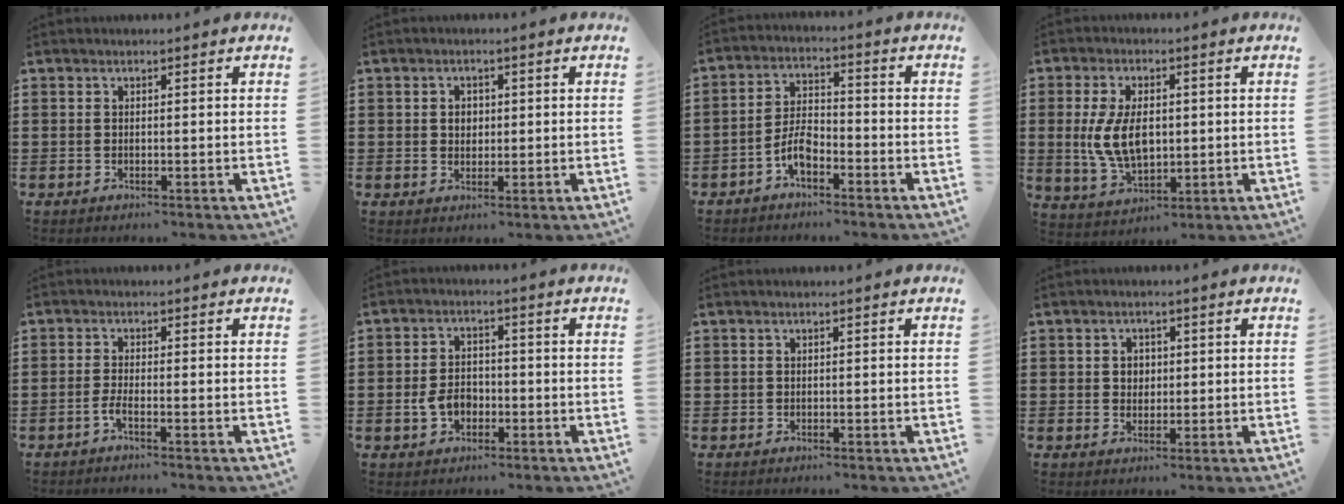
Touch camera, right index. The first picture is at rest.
{"total": 1.8, "force": [0.2, 1.6, 0.9], "torque": [-0.022, 0.009, 0.002]}
{"total": 5.2, "force": [-2.8, 2.3, 3.7], "torque": [-0.085, 0.003, -0.058]}
{"total": 8.5, "force": [0.3, 4.9, 6.9], "torque": [-0.153, 0.003, -0.001]}
{"total": 2.1, "force": [-1.4, -0.1, 1.6], "torque": [-0.035, -0.007, -0.028]}
{"total": 4.5, "force": [-1.2, 3.2, 3.0], "torque": [-0.076, 0.001, -0.027]}
{"total": 0.0}
{"total": 2.1, "force": [0.2, 1.9, 0.8], "torque": [-0.022, 0.011, 0.000]}